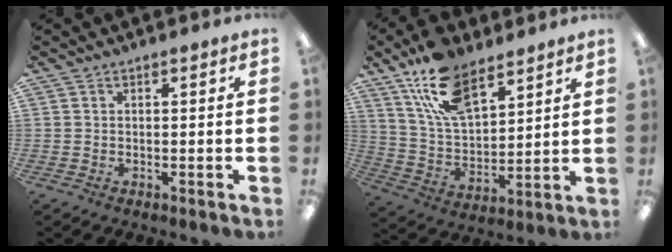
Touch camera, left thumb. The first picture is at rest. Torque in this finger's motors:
{"motor_torque": [0.46, 0.38, 1.14, -1.63, 0.22]}